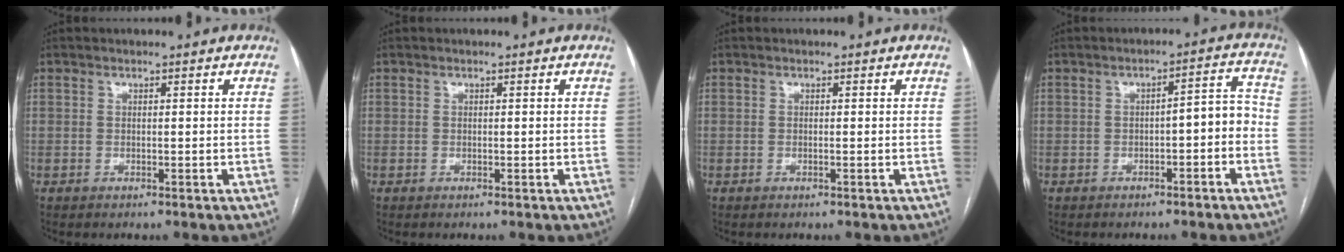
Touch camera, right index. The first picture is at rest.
{"total": 0.0}
{"total": 0.0}
{"total": 4.9, "force": [-1.7, 1.6, 4.3], "torque": [-0.056, 0.030, -0.022]}